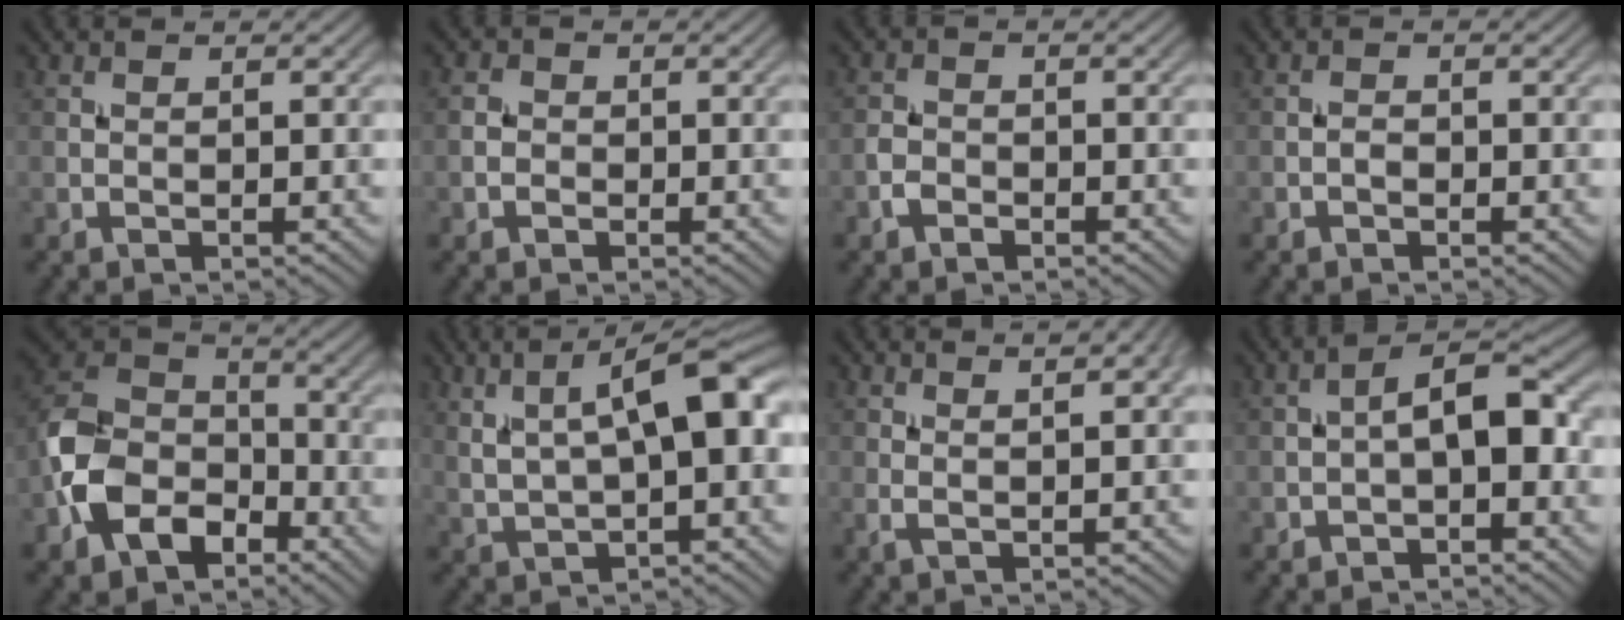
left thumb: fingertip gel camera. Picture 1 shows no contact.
{"total": 1.5, "force": [-0.5, 1.3, 0.6], "torque": [-0.009, 0.001, -0.016]}
{"total": 2.0, "force": [-1.3, 1.1, 0.9], "torque": [-0.018, 0.003, -0.030]}
{"total": 0.9, "force": [-0.5, 0.5, 0.5], "torque": [-0.008, 0.003, -0.012]}
{"total": 11.9, "force": [-5.1, 8.0, 7.3], "torque": [-0.179, -0.008, -0.117]}
{"total": 9.6, "force": [2.4, 3.2, 8.7], "torque": [-0.160, 0.011, 0.046]}
{"total": 4.2, "force": [1.9, 0.8, 3.6], "torque": [-0.056, 0.010, 0.030]}
{"total": 4.9, "force": [-1.0, 2.0, 4.4], "torque": [-0.062, 0.018, -0.025]}